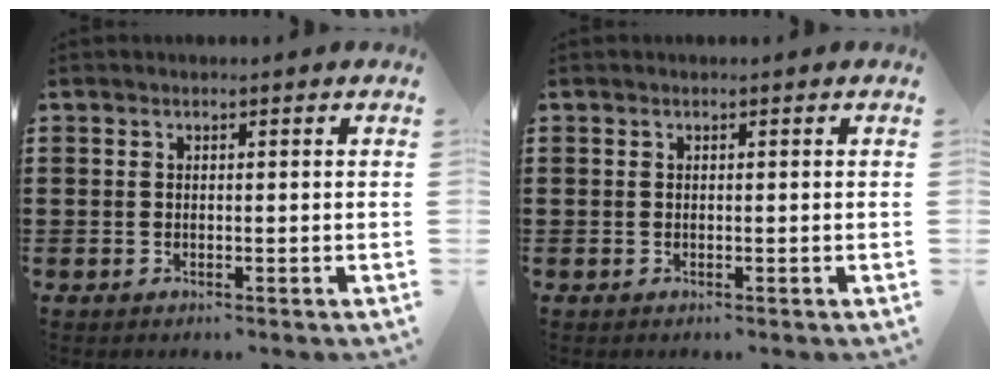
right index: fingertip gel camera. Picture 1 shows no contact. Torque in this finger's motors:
{"motor_torque": [-0.21, 0.64, 0.00, 0.01]}